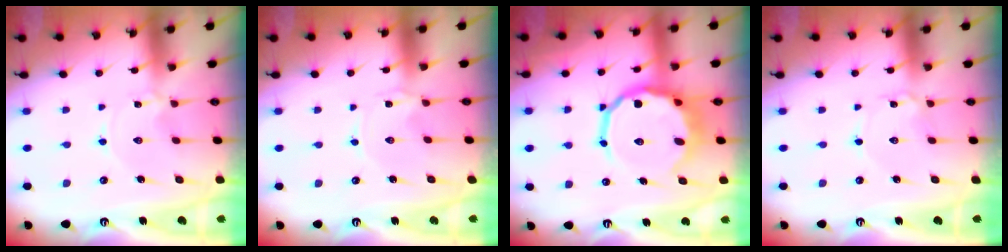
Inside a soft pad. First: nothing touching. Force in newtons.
{"total": 0.0}
{"total": 14.3, "press": 13.8, "slide": 3.8}
{"total": 2.0, "press": 2.0, "slide": 0.2}